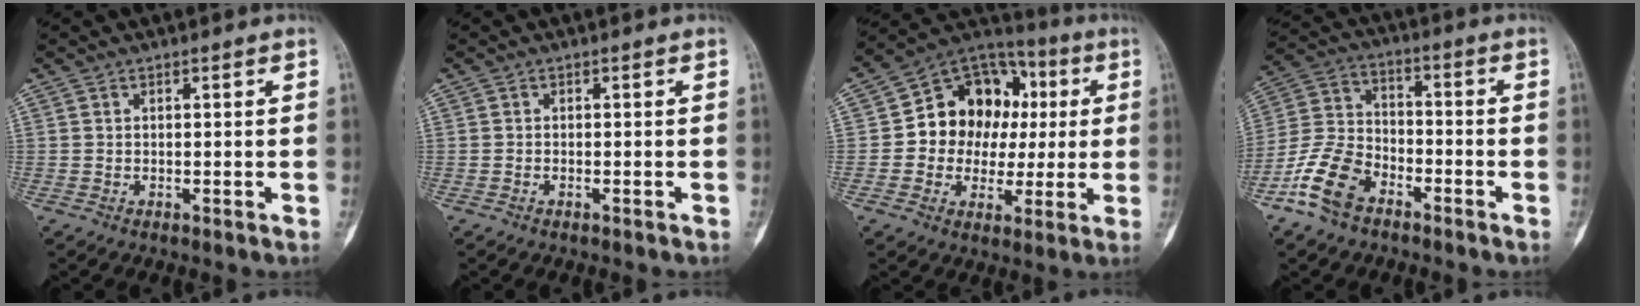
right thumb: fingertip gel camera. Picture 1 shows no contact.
{"total": 0.5, "force": [-0.4, 0.1, 0.3], "torque": [-0.010, 0.003, -0.006]}
{"total": 16.7, "force": [1.5, 13.6, 9.5], "torque": [-0.085, 0.030, 0.023]}
{"total": 11.7, "force": [-7.1, 6.8, 6.3], "torque": [-0.130, 0.040, -0.148]}